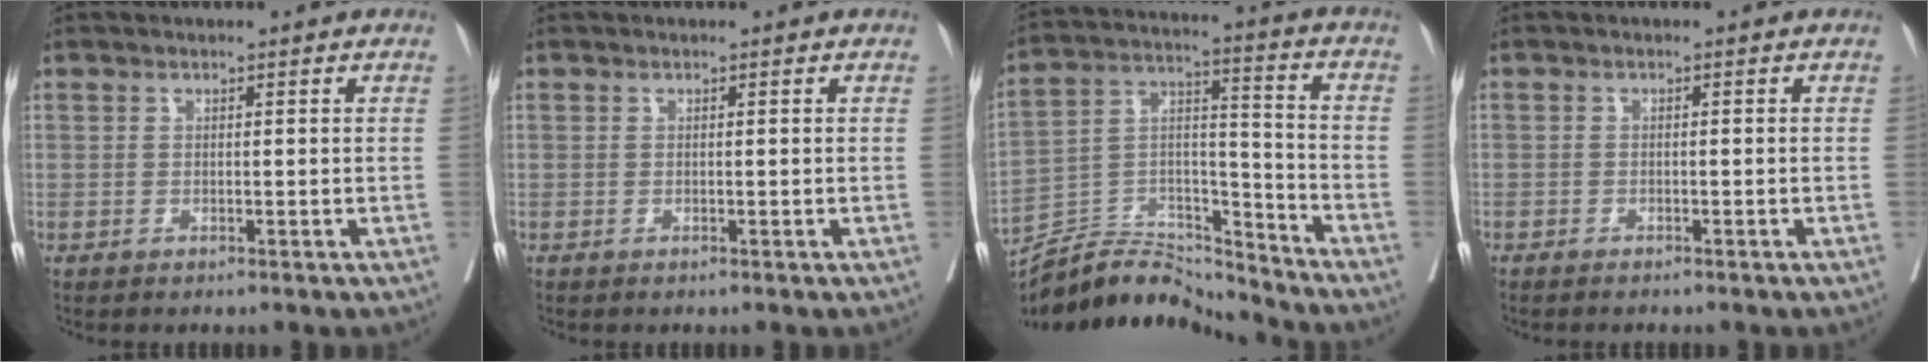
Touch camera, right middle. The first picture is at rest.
{"total": 0.0}
{"total": 14.4, "force": [-14.2, 1.6, 1.5], "torque": [-0.026, 0.040, -0.253]}
{"total": 1.3, "force": [-1.1, 0.7, 0.1], "torque": [-0.004, 0.003, -0.017]}